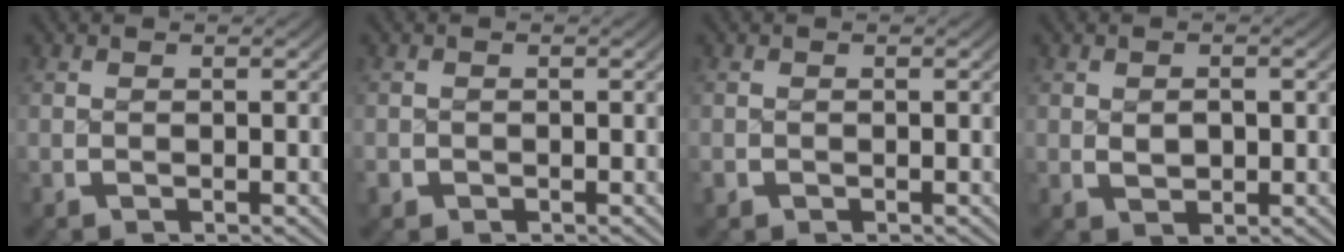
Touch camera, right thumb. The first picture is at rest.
{"total": 1.1, "force": [-0.7, 0.9, 0.1], "torque": [-0.009, -0.006, -0.011]}
{"total": 0.8, "force": [-0.4, 0.6, 0.1], "torque": [-0.008, -0.005, -0.007]}
{"total": 1.7, "force": [0.2, 1.2, 1.2], "torque": [-0.026, -0.009, 0.012]}